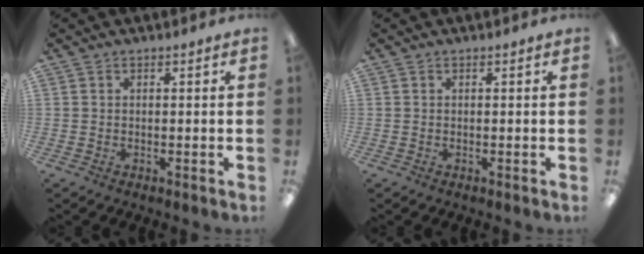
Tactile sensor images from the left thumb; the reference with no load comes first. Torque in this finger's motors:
{"motor_torque": [-0.03, -0.03, 0.05, 0.03, 0.00]}